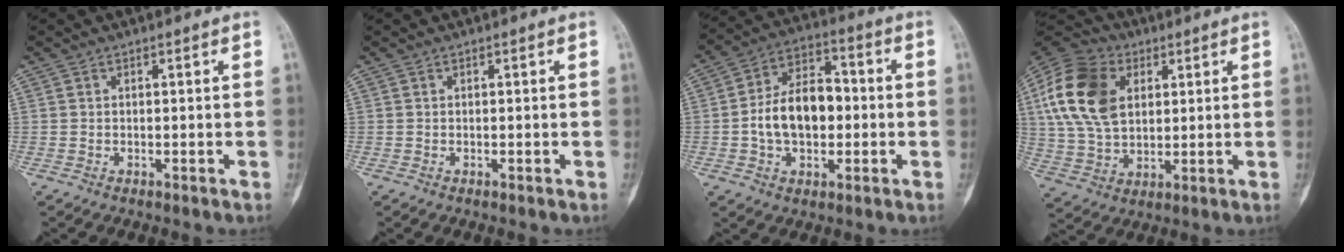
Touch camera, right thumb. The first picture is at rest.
{"total": 0.0}
{"total": 13.3, "force": [-0.9, 8.5, 10.2], "torque": [-0.152, 0.031, -0.020]}
{"total": 18.8, "force": [4.8, 13.0, 12.6], "torque": [-0.242, 0.001, 0.087]}